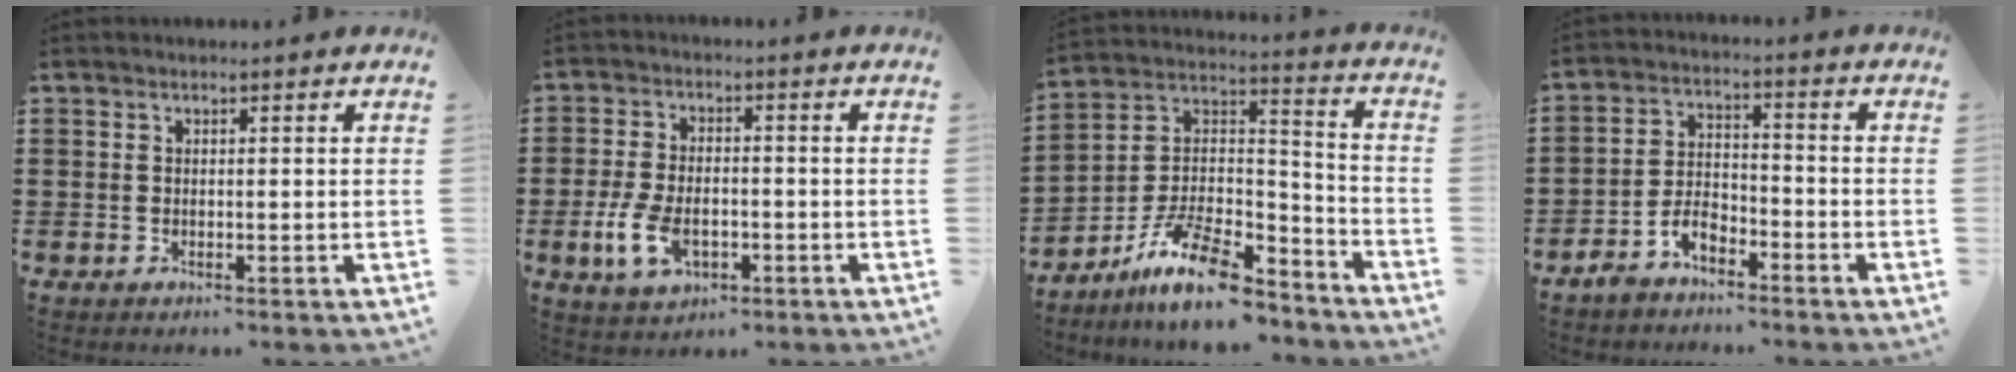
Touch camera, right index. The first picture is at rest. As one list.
[{"total": 6.6, "force": [-2.1, 3.6, 5.1], "torque": [-0.120, -0.001, -0.045]}, {"total": 12.7, "force": [-9.6, 3.7, 7.5], "torque": [-0.149, 0.028, -0.185]}, {"total": 4.7, "force": [-3.7, 2.0, 2.1], "torque": [-0.052, 0.010, -0.076]}]